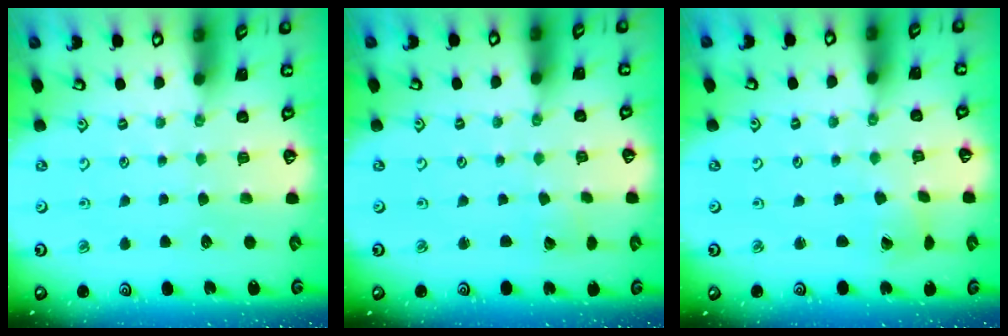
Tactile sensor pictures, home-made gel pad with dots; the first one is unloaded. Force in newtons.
{"total": 1.8, "press": 1.8, "slide": 0.1}
{"total": 1.2, "press": 1.2, "slide": 0.1}